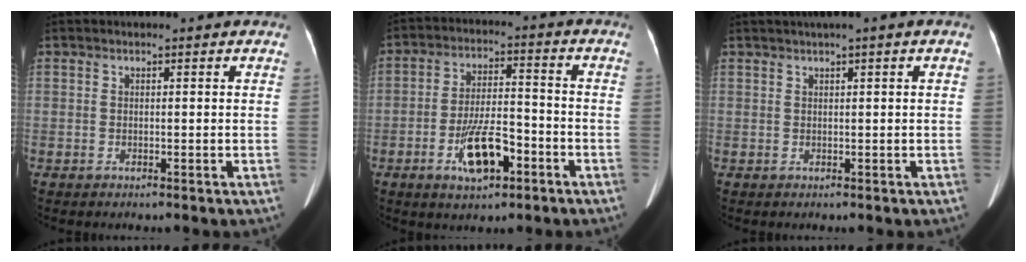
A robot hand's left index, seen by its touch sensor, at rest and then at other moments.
{"total": 9.2, "force": [-4.3, 3.1, 7.5], "torque": [-0.147, 0.003, -0.071]}
{"total": 2.3, "force": [1.2, -0.3, 1.9], "torque": [-0.039, 0.014, 0.025]}